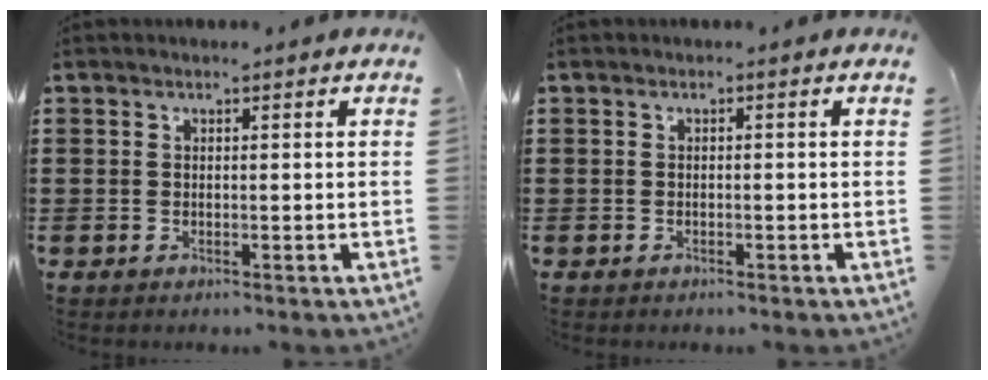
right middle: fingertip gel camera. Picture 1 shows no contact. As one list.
[{"total": 0.0}]